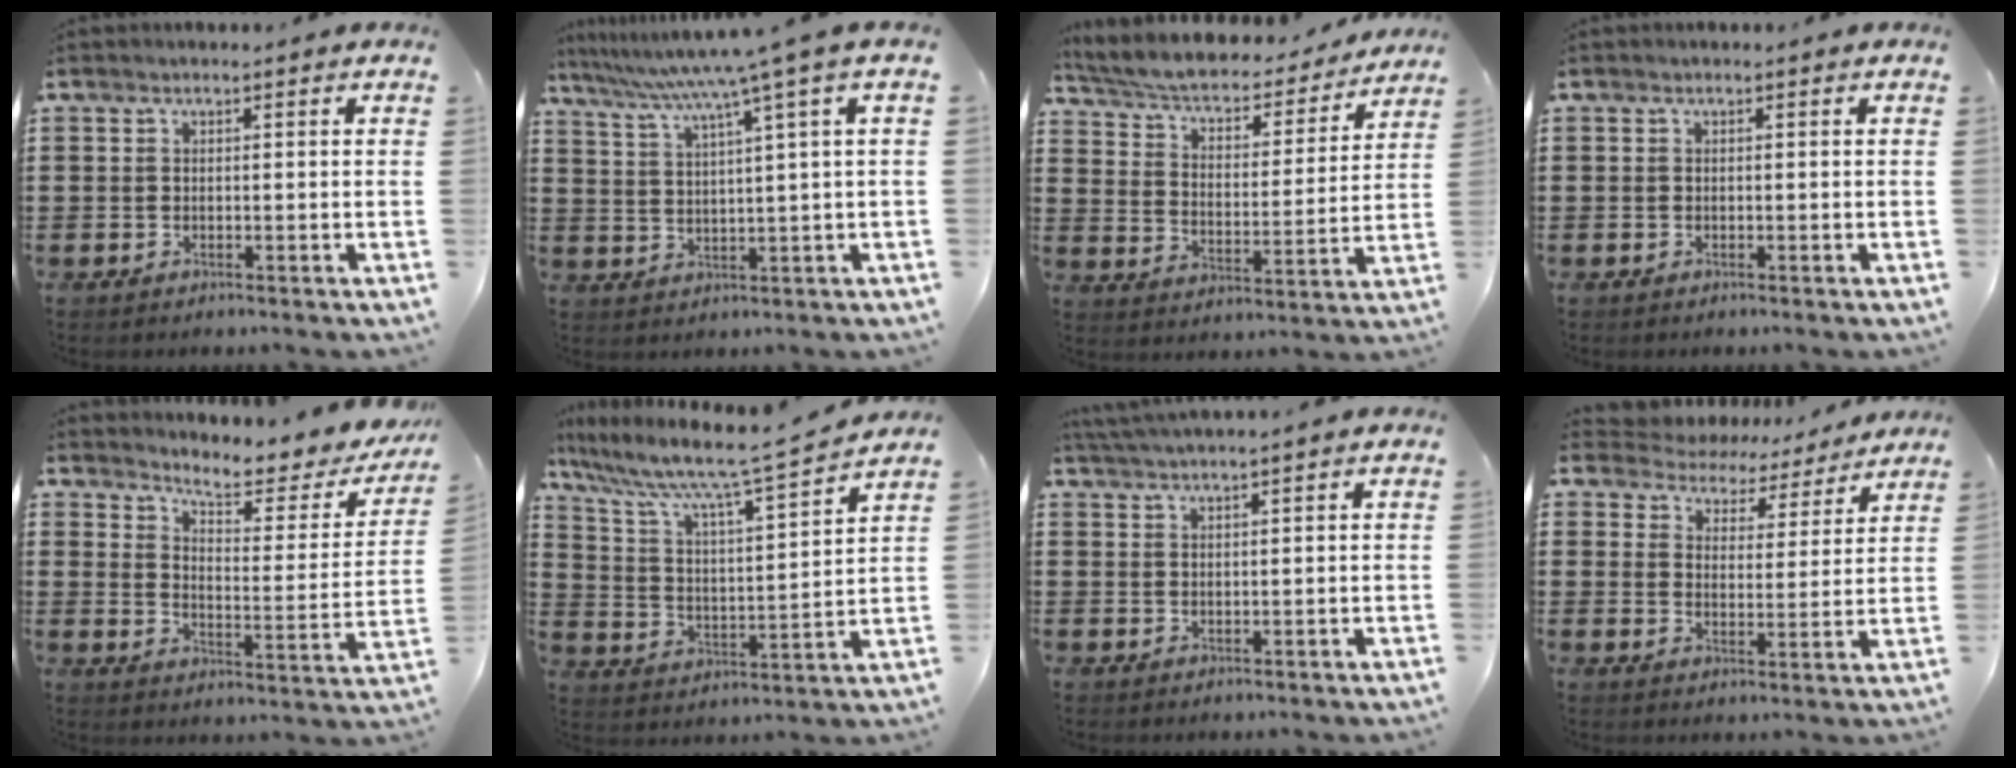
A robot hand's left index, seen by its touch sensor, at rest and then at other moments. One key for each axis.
{"total": 6.6, "fx": 4.2, "fy": -1.1, "fz": 4.9, "tx": -0.112, "ty": -0.033, "tz": 0.065}
{"total": 4.5, "fx": 4.0, "fy": 1.1, "fz": 1.9, "tx": -0.058, "ty": -0.031, "tz": 0.060}
{"total": 0.0}
{"total": 5.9, "fx": 5.2, "fy": 0.6, "fz": 2.8, "tx": -0.063, "ty": -0.041, "tz": 0.081}
{"total": 9.0, "fx": 7.7, "fy": 0.3, "fz": 4.6, "tx": -0.124, "ty": -0.056, "tz": 0.121}
{"total": 2.4, "fx": 2.3, "fy": -0.5, "fz": 0.4, "tx": -0.012, "ty": 0.000, "tz": 0.046}
{"total": 4.1, "fx": 4.0, "fy": 0.9, "fz": -0.4, "tx": -0.022, "ty": -0.031, "tz": 0.064}